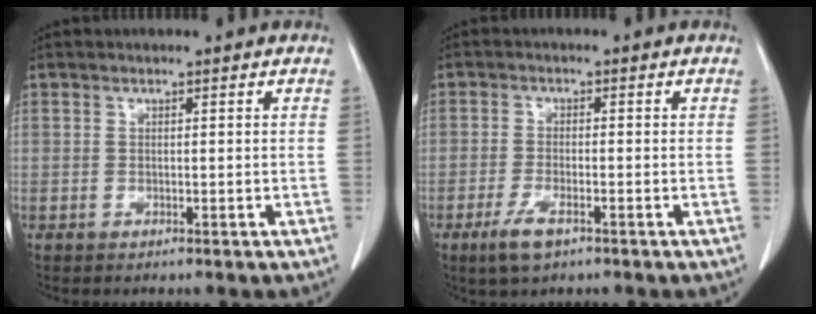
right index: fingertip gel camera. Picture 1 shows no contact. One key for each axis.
{"total": 4.3, "fx": -2.6, "fy": 1.1, "fz": 3.2, "tx": -0.070, "ty": -0.006, "tz": -0.045}